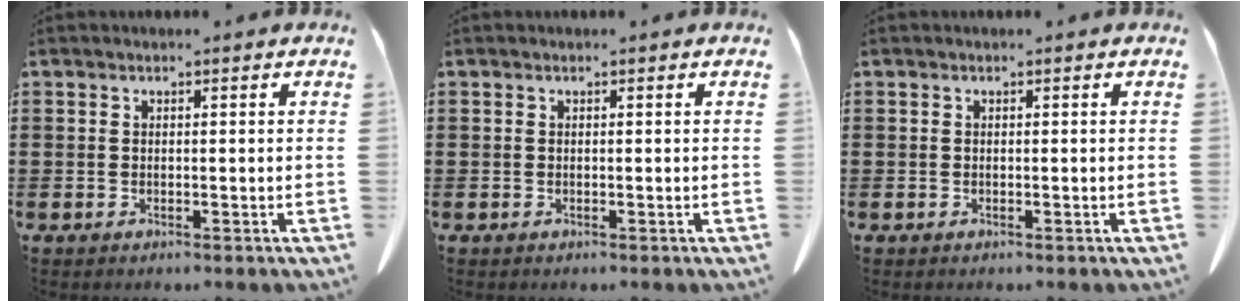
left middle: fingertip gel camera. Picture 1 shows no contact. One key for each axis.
{"total": 0.0}
{"total": 0.0}